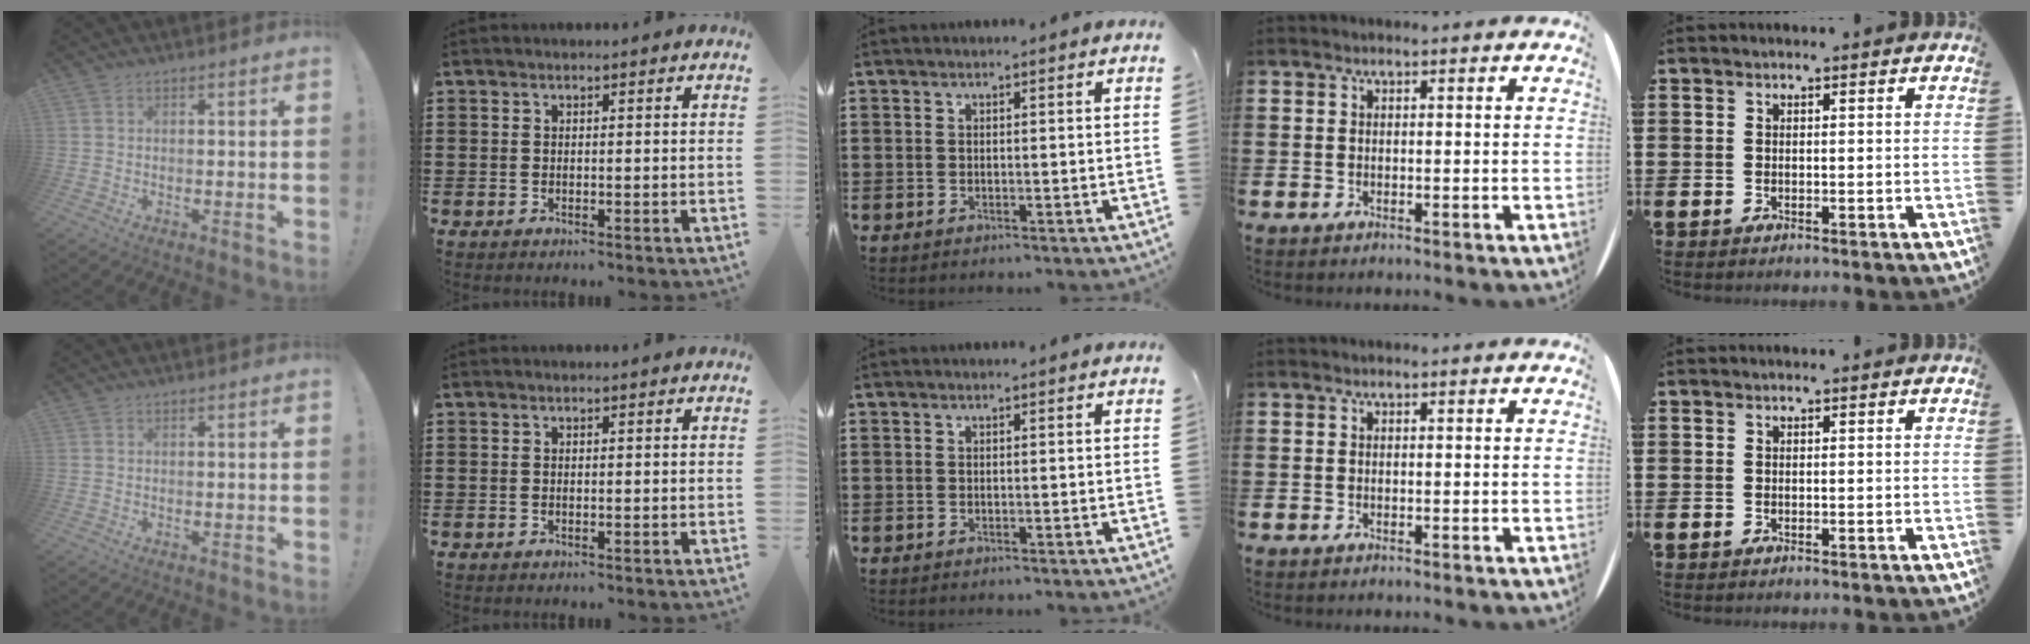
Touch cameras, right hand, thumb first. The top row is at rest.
{}